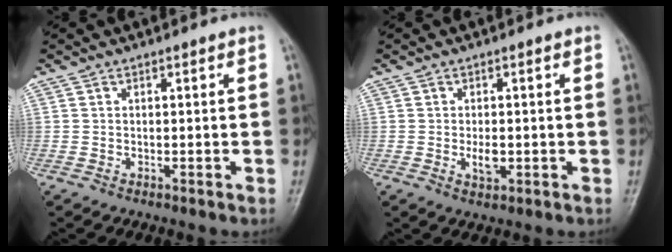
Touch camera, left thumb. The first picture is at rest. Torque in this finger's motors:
{"motor_torque": [0.56, 0.65, 0.56, -0.16, 0.01]}